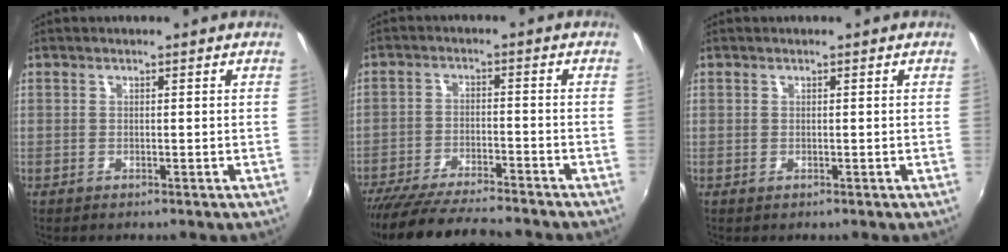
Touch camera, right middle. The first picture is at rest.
{"total": 14.9, "force": [-13.3, 1.9, 6.5], "torque": [-0.135, -0.024, -0.216]}
{"total": 0.0}